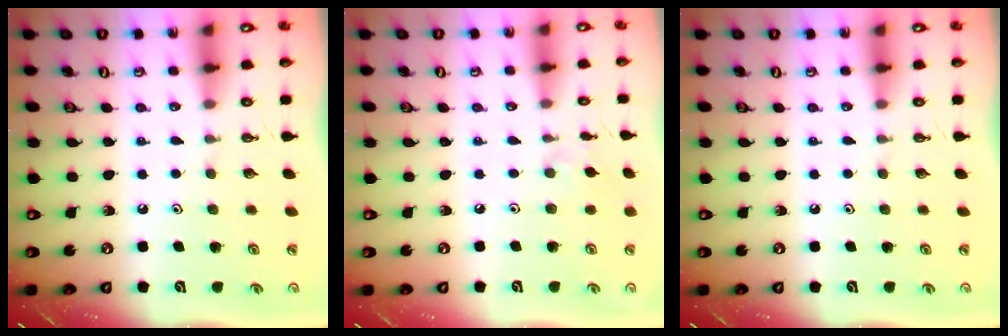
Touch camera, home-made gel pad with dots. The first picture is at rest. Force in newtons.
{"total": 3.4, "press": 3.3, "slide": 0.7}
{"total": 0.0}